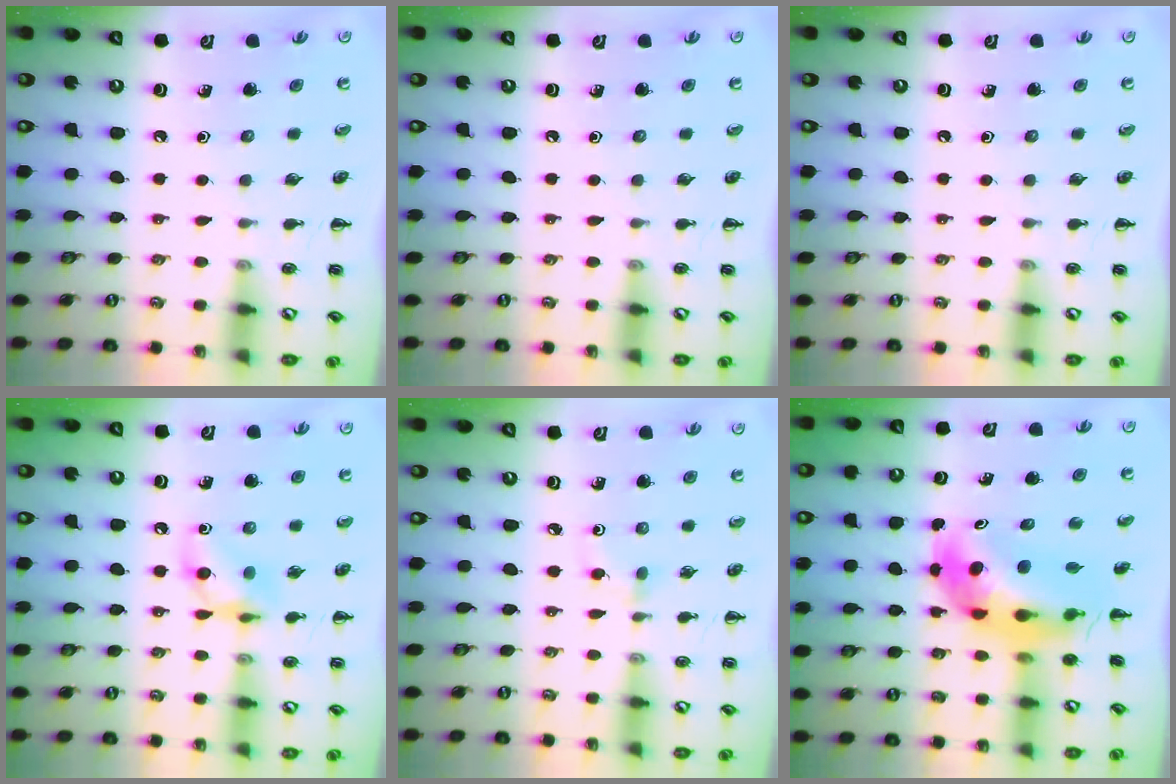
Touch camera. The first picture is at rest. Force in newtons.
{"total": 0.0}
{"total": 0.0}
{"total": 8.7, "press": 8.7, "slide": 0.6}
{"total": 2.3, "press": 2.1, "slide": 0.9}
{"total": 7.6, "press": 7.2, "slide": 2.5}